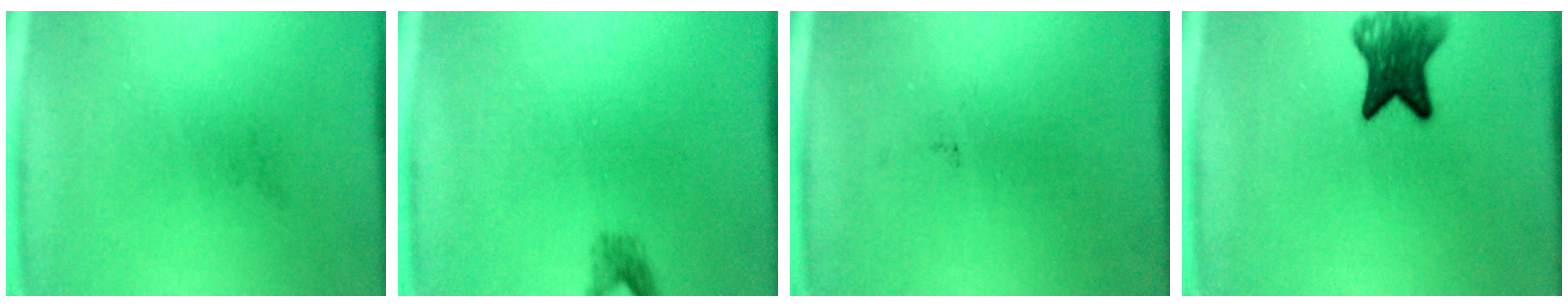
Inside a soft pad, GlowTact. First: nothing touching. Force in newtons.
{"total": 1.5}
{"total": 0.0}
{"total": 7.3}